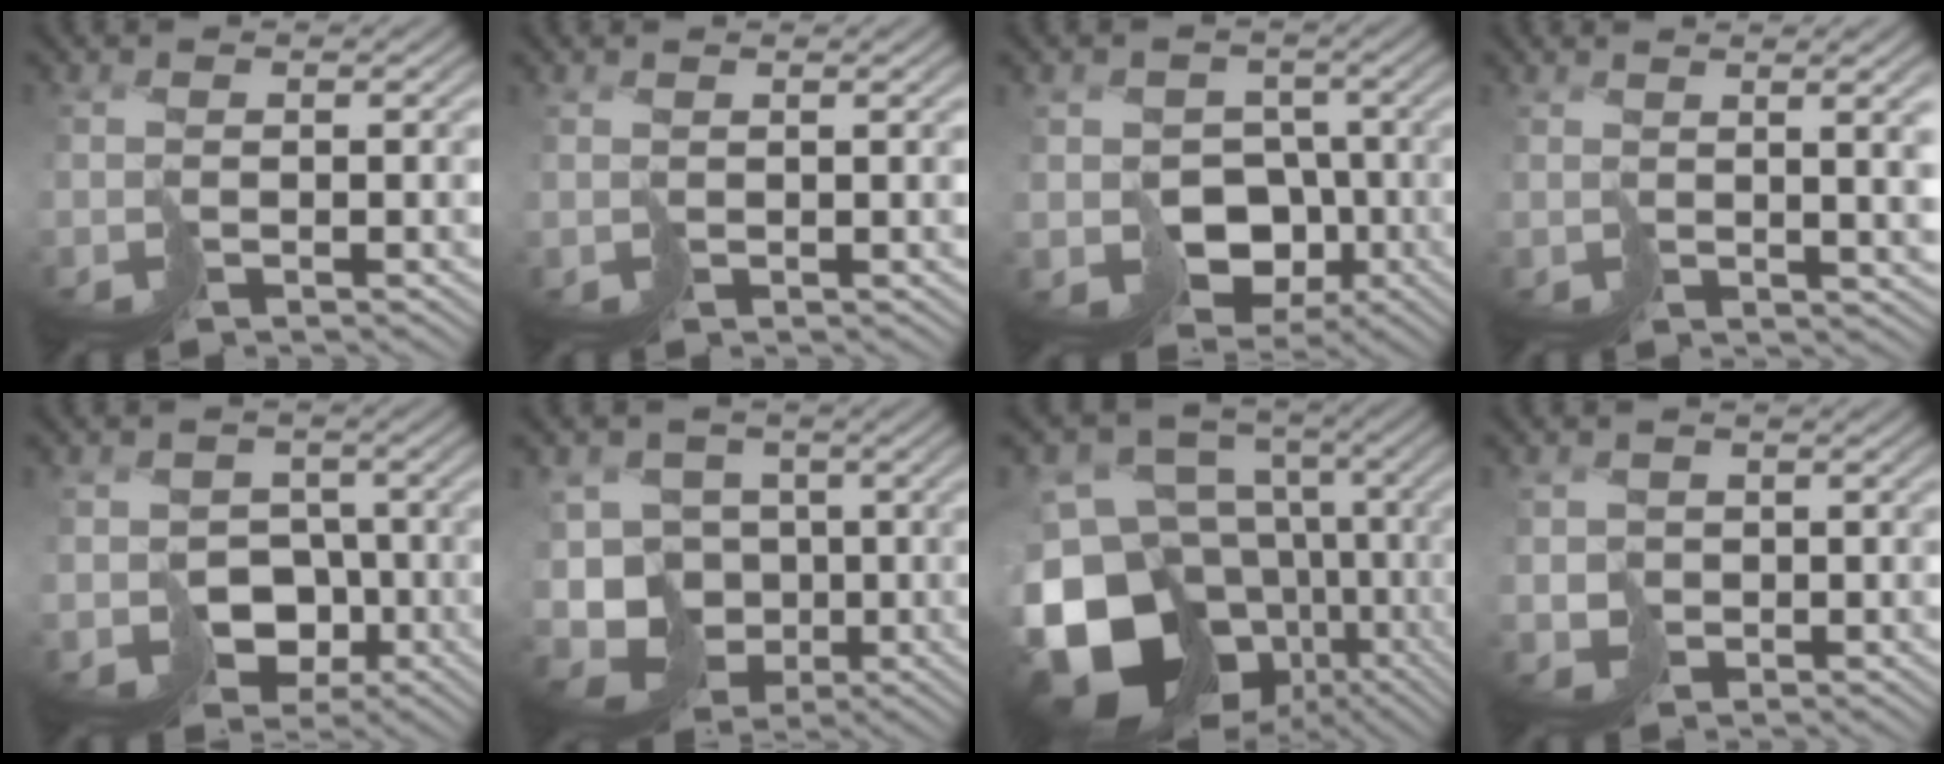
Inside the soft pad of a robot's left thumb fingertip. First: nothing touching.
{"total": 0.7, "force": [0.6, -0.4, 0.2], "torque": [-0.012, -0.003, 0.014]}
{"total": 9.6, "force": [-3.7, 8.0, 3.9], "torque": [-0.084, -0.022, -0.064]}
{"total": 6.0, "force": [2.3, 1.0, 5.4], "torque": [-0.078, 0.004, 0.054]}
{"total": 8.3, "force": [-3.5, 6.8, 3.0], "torque": [-0.062, -0.018, -0.065]}
{"total": 13.6, "force": [-6.6, 9.8, 6.7], "torque": [-0.159, -0.024, -0.097]}
{"total": 19.1, "force": [-7.7, 14.4, 10.0], "torque": [-0.232, -0.039, -0.093]}
{"total": 2.0, "force": [-0.1, 1.9, 0.4], "torque": [-0.013, -0.006, -0.004]}